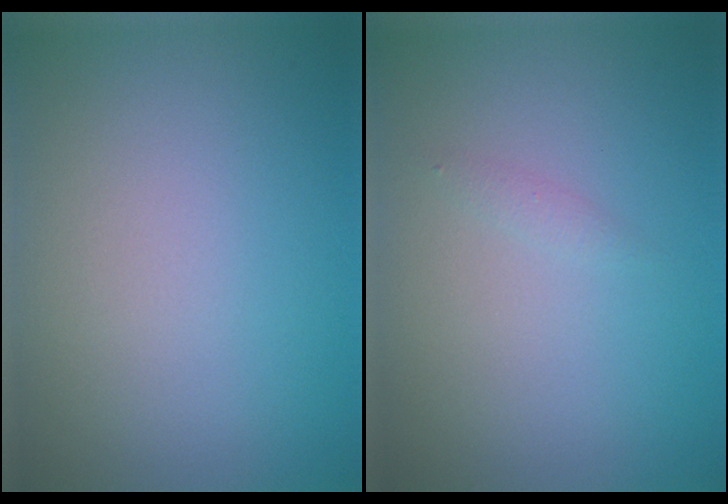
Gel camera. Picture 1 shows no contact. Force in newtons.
{"total": 0.6, "press": 0.6, "slide": 0.0}